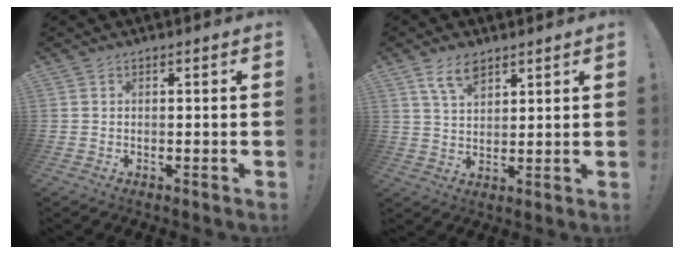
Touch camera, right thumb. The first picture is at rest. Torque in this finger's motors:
{"motor_torque": [-0.04, 0.14, 0.65, 0.42, 0.00]}